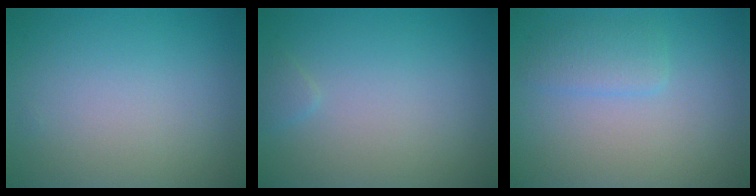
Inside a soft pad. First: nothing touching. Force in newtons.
{"total": 0.6, "press": 0.6, "slide": 0.1}
{"total": 1.9, "press": 1.9, "slide": 0.1}